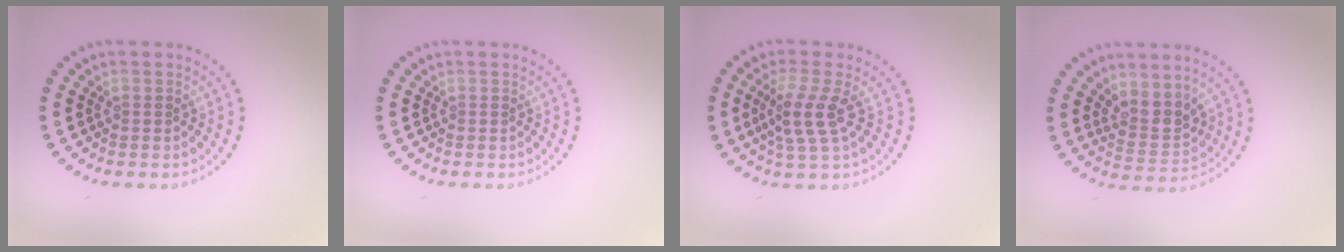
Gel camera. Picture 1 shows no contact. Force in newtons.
{"total": 0.0}
{"total": 3.2, "press": 2.7, "slide": 1.7}
{"total": 3.0, "press": 2.4, "slide": 1.8}